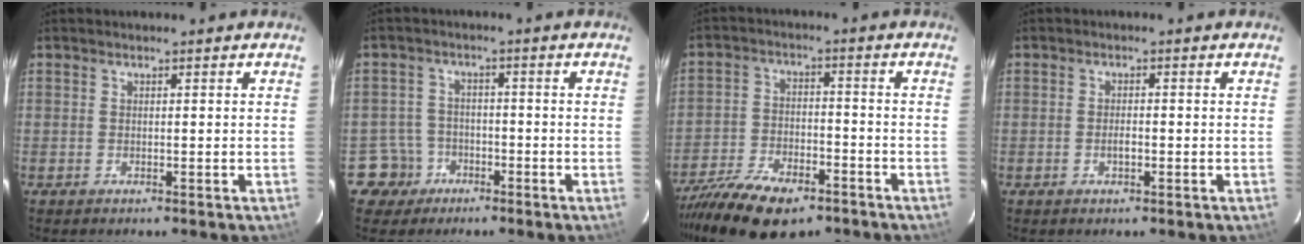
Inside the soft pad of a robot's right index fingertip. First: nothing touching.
{"total": 5.4, "force": [-2.8, 4.6, -0.2], "torque": [-0.009, 0.023, -0.051]}
{"total": 16.5, "force": [-11.9, 6.9, 9.1], "torque": [-0.205, -0.034, -0.203]}
{"total": 1.7, "force": [-0.7, 0.7, 1.4], "torque": [-0.026, 0.000, -0.011]}